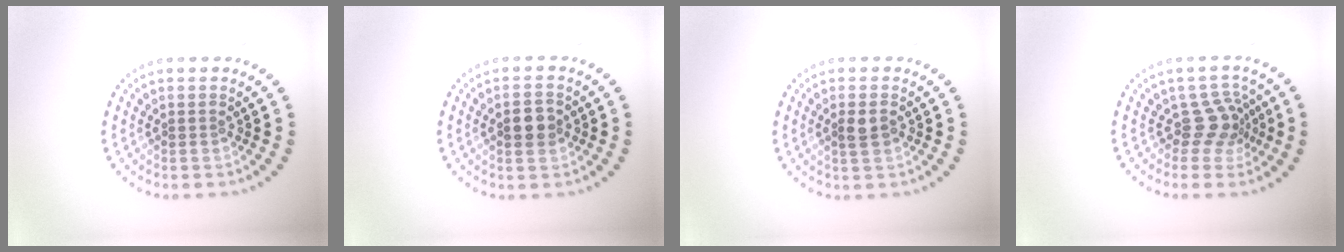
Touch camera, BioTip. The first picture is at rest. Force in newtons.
{"total": 2.9, "press": 2.9, "slide": 0.1}
{"total": 1.7, "press": 1.6, "slide": 0.4}
{"total": 2.7, "press": 1.9, "slide": 1.9}